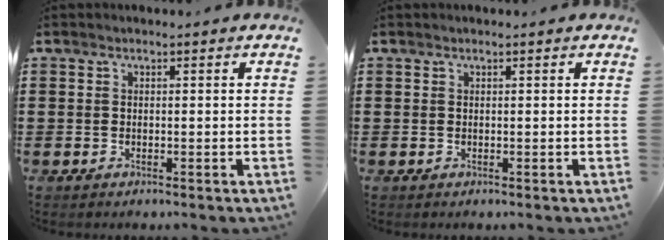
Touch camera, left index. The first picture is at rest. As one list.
[{"total": 0.0}]